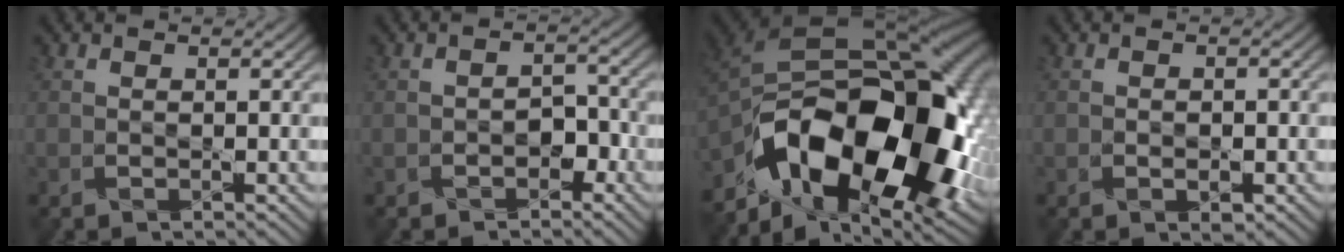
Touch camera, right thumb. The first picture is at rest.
{"total": 2.3, "force": [-1.7, 1.2, 0.9], "torque": [-0.010, 0.009, -0.026]}
{"total": 19.7, "force": [-7.4, 11.0, 14.5], "torque": [-0.287, -0.037, -0.112]}
{"total": 1.2, "force": [-0.6, 0.7, 0.8], "torque": [-0.013, -0.004, -0.008]}